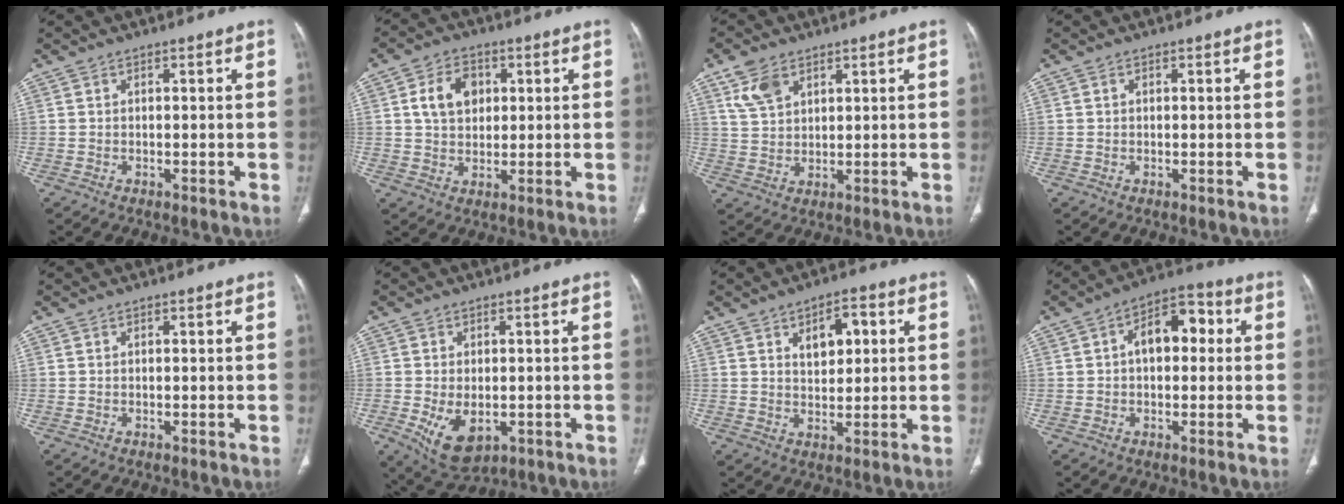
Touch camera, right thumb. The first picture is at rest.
{"total": 8.0, "force": [2.1, 5.9, 5.0], "torque": [-0.065, 0.001, 0.035]}
{"total": 6.5, "force": [3.6, 4.0, 3.6], "torque": [-0.060, -0.010, 0.078]}
{"total": 0.0}
{"total": 0.0}
{"total": 8.3, "force": [-2.0, 5.1, 6.2], "torque": [-0.102, -0.008, -0.017]}
{"total": 6.7, "force": [2.3, 3.8, 5.0], "torque": [-0.054, -0.003, 0.035]}
{"total": 9.5, "force": [1.3, 5.8, 7.4], "torque": [-0.089, 0.030, 0.013]}